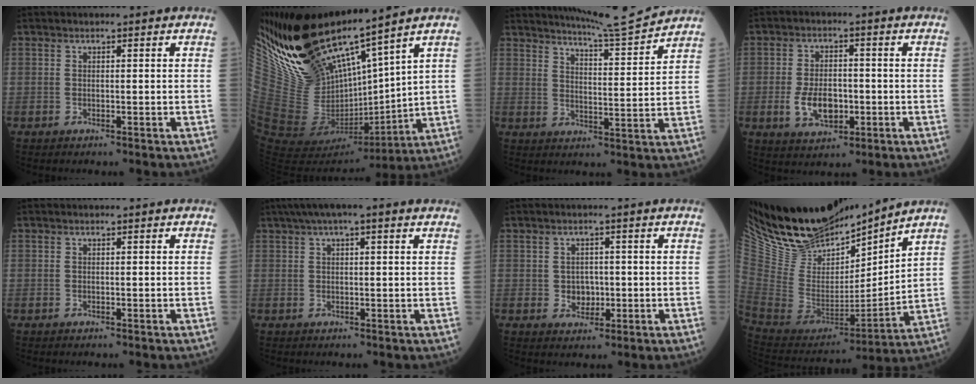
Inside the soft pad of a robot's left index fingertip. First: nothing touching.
{"total": 18.1, "force": [14.6, 3.2, 10.2], "torque": [-0.188, -0.035, 0.301]}
{"total": 9.3, "force": [9.0, -1.4, 1.7], "torque": [-0.037, -0.021, 0.138]}
{"total": 6.7, "force": [-1.8, 3.8, 5.1], "torque": [-0.105, 0.001, -0.024]}
{"total": 0.0}
{"total": 8.0, "force": [5.2, 1.1, 6.0], "torque": [-0.100, 0.047, 0.078]}
{"total": 2.7, "force": [-0.2, 2.3, 1.4], "torque": [-0.022, 0.006, 0.003]}
{"total": 18.7, "force": [16.7, 3.9, 7.5], "torque": [-0.150, -0.014, 0.320]}